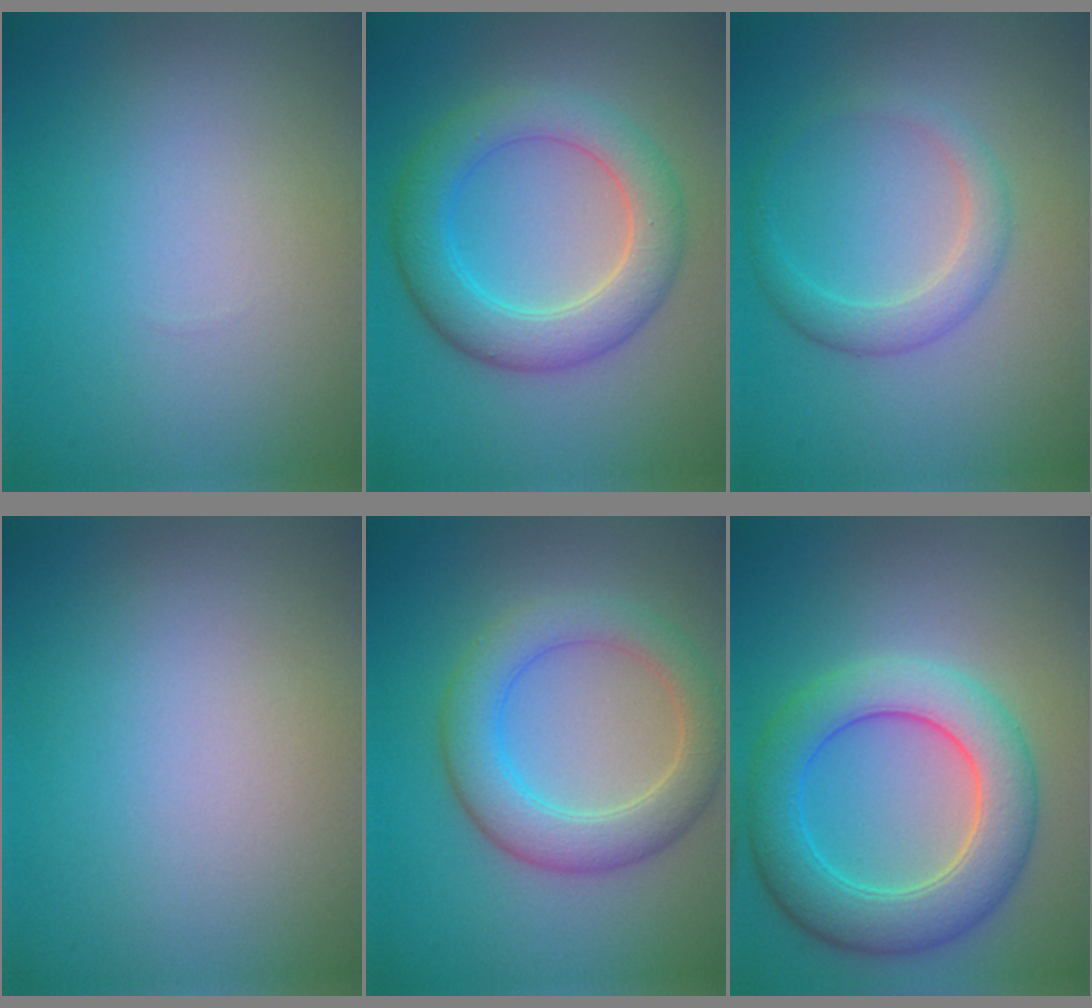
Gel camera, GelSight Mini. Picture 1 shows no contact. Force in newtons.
{"total": 5.6, "press": 5.6, "slide": 0.5}
{"total": 2.4, "press": 2.4, "slide": 0.1}
{"total": 0.0}
{"total": 5.3, "press": 5.3, "slide": 0.3}
{"total": 7.0, "press": 7.0, "slide": 0.3}